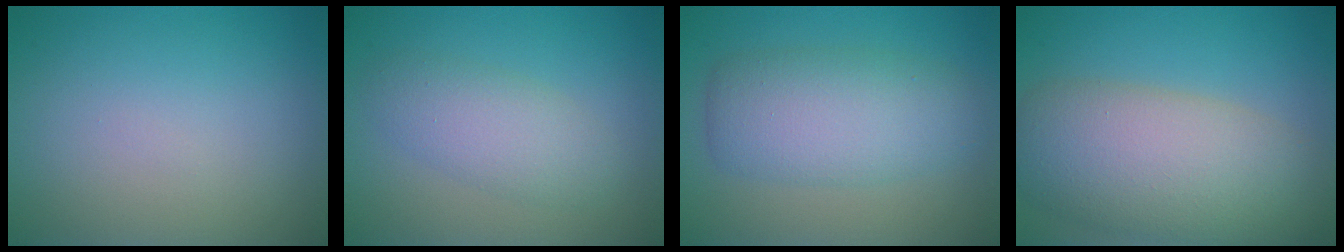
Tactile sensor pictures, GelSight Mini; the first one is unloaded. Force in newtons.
{"total": 3.4, "press": 3.4, "slide": 0.1}
{"total": 5.8, "press": 5.8, "slide": 0.2}
{"total": 9.4, "press": 9.4, "slide": 0.7}